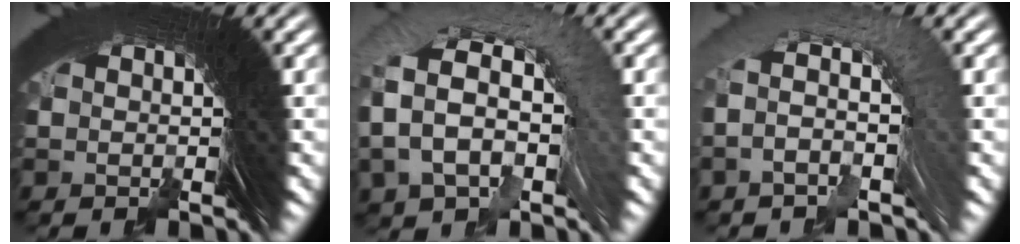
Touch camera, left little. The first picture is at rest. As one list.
[{"total": 7.2, "force": [0.9, 4.6, 5.5], "torque": [-0.097, 0.013, 0.009]}, {"total": 4.2, "force": [-0.3, 2.1, 3.6], "torque": [-0.061, 0.020, -0.014]}]